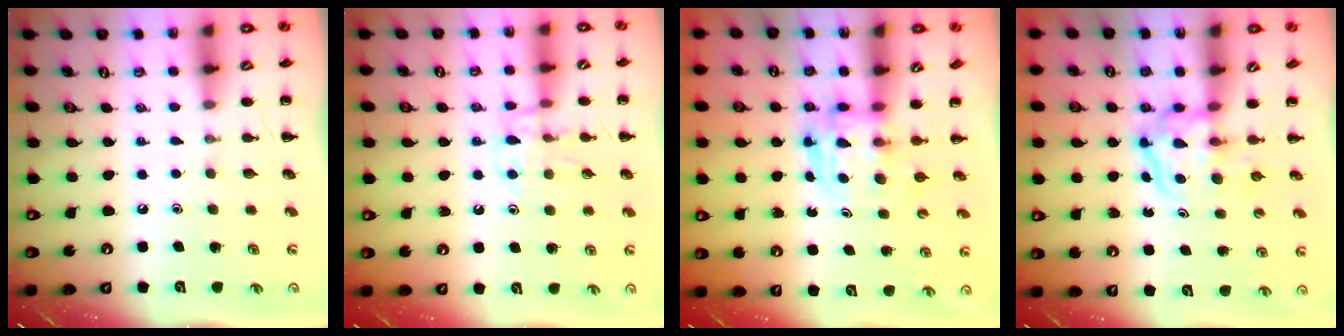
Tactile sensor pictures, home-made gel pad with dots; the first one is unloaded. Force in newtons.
{"total": 10.1, "press": 10.1, "slide": 0.8}
{"total": 3.8, "press": 3.7, "slide": 0.2}
{"total": 3.8, "press": 3.7, "slide": 0.4}